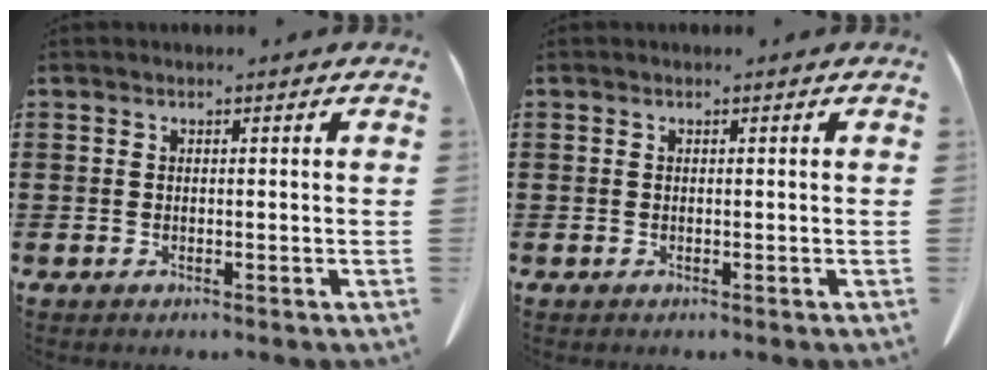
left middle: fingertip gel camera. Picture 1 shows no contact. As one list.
[{"total": 0.0}]